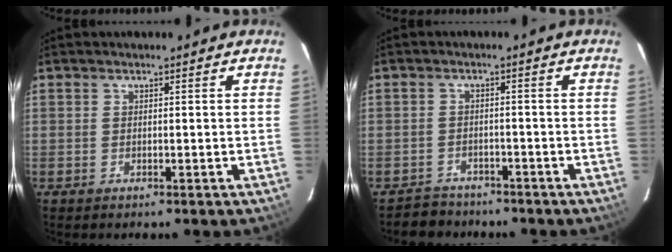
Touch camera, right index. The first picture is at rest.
{"total": 4.7, "force": [-3.9, 2.5, -0.2], "torque": [-0.010, 0.014, -0.064]}